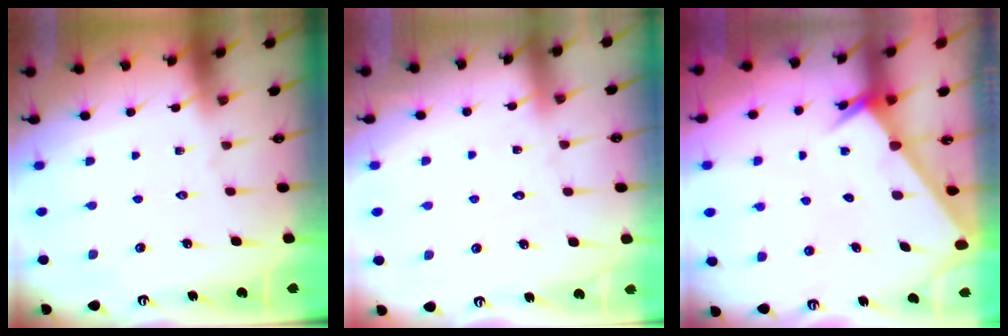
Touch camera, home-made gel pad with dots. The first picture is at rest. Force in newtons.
{"total": 6.2, "press": 6.2, "slide": 0.3}
{"total": 1.9, "press": 1.9, "slide": 0.1}